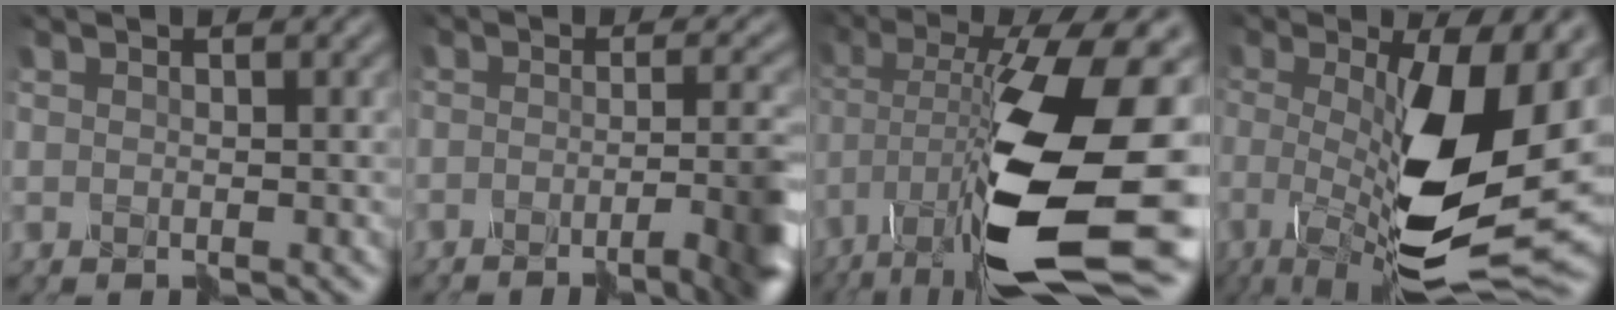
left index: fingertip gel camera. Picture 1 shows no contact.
{"total": 6.5, "force": [-3.8, 1.6, 5.0], "torque": [-0.063, -0.001, -0.055]}
{"total": 16.1, "force": [-5.2, 6.3, 13.9], "torque": [-0.279, -0.001, -0.098]}
{"total": 12.6, "force": [-1.9, 4.6, 11.6], "torque": [-0.222, -0.011, -0.039]}